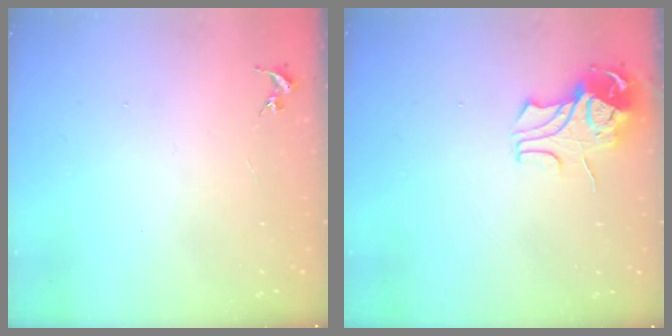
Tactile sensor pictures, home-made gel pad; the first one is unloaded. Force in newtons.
{"total": 9.0, "press": 8.9, "slide": 1.3}